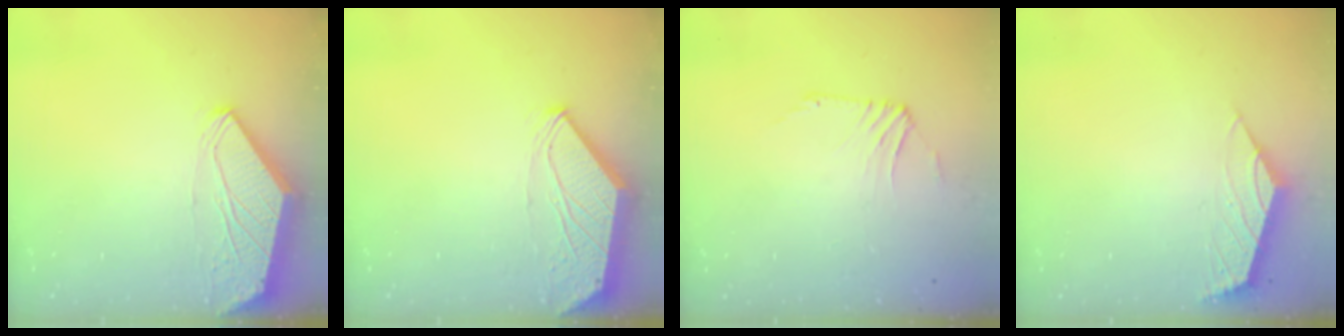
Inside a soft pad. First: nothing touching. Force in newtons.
{"total": 0.0}
{"total": 1.0, "press": 0.8, "slide": 0.5}
{"total": 2.2, "press": 2.1, "slide": 0.6}